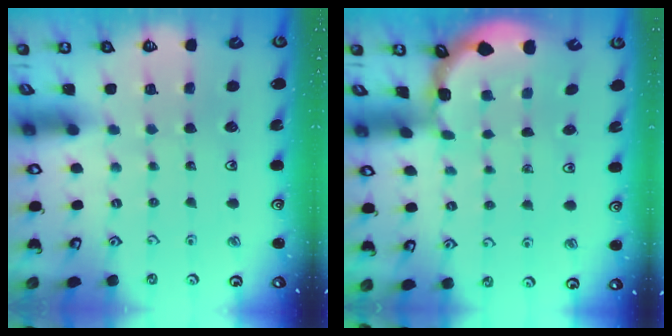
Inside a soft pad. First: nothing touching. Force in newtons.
{"total": 1.6, "press": 1.6, "slide": 0.1}